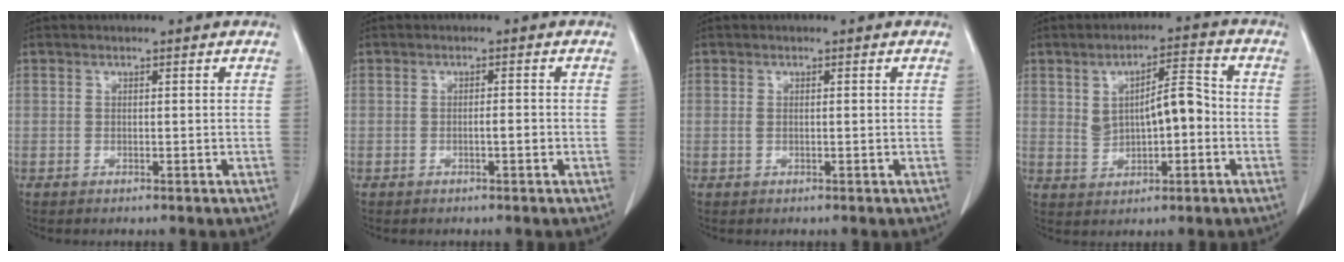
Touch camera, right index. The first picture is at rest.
{"total": 1.2, "force": [-0.5, 0.2, 1.1], "torque": [-0.018, 0.003, -0.008]}
{"total": 0.8, "force": [0.1, 0.3, 0.7], "torque": [-0.019, 0.005, 0.004]}
{"total": 7.6, "force": [0.3, 2.8, 7.0], "torque": [-0.117, 0.021, 0.013]}